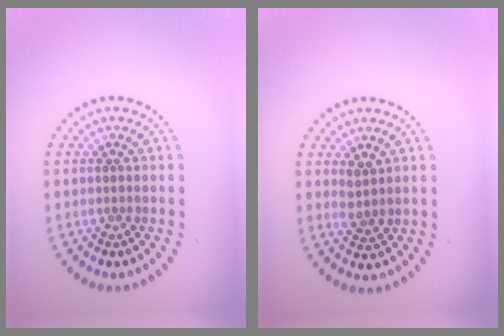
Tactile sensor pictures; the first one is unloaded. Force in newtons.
{"total": 1.5, "press": 1.3, "slide": 0.7}